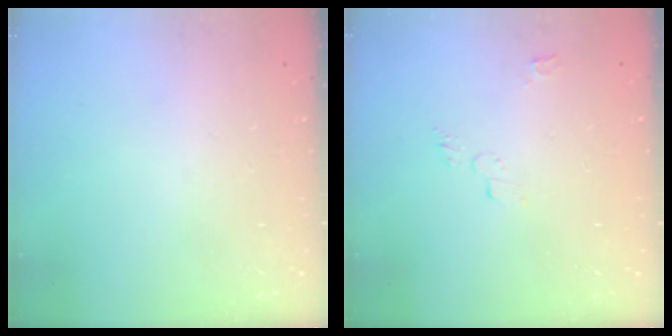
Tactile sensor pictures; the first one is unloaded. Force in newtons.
{"total": 3.5, "press": 3.5, "slide": 0.3}